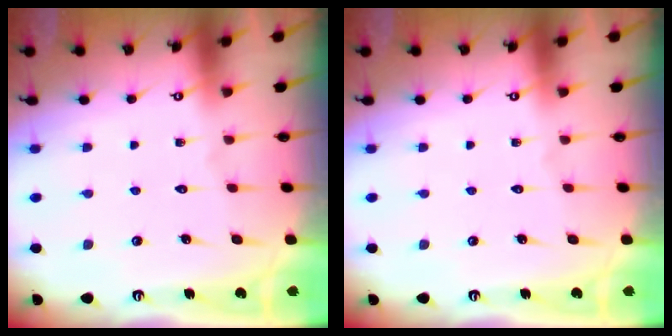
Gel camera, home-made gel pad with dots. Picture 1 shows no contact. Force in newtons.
{"total": 0.0}